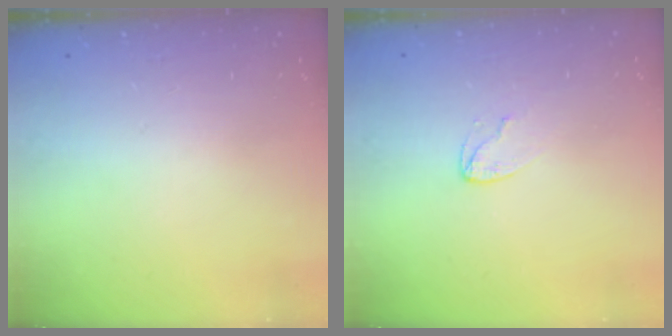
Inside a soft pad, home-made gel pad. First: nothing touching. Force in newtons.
{"total": 4.6, "press": 4.5, "slide": 0.2}